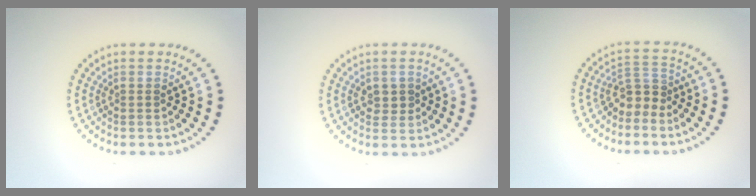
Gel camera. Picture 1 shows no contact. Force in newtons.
{"total": 1.3, "press": 1.3, "slide": 0.3}
{"total": 2.6, "press": 1.9, "slide": 1.7}